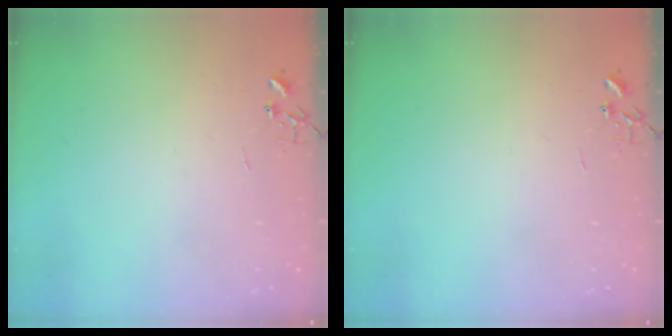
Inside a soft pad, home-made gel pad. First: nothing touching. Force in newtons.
{"total": 0.0}